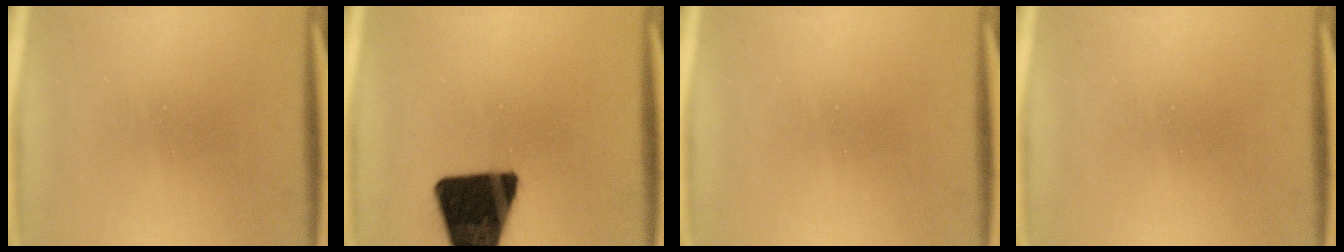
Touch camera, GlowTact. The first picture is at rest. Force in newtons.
{"total": 19.9}
{"total": 0.0}
{"total": 0.0}